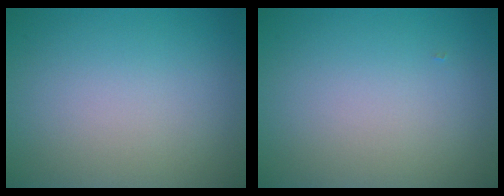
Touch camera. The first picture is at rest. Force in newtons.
{"total": 0.0}